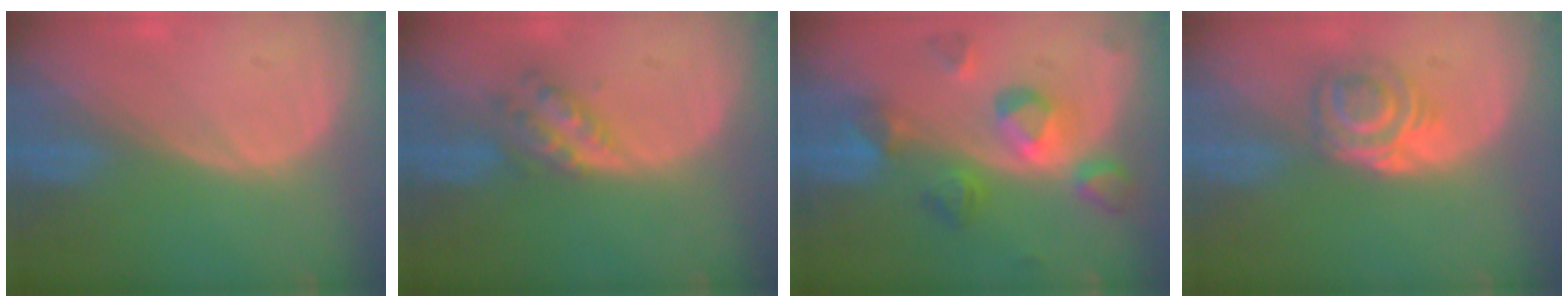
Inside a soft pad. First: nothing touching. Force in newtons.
{"total": 4.0, "press": 4.0, "slide": 0.3}
{"total": 8.1, "press": 8.1, "slide": 0.3}
{"total": 6.2, "press": 5.1, "slide": 3.6}